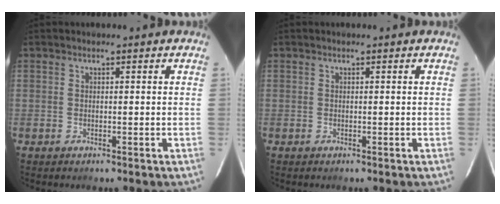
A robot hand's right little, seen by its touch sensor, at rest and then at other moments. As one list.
[{"total": 0.0}]